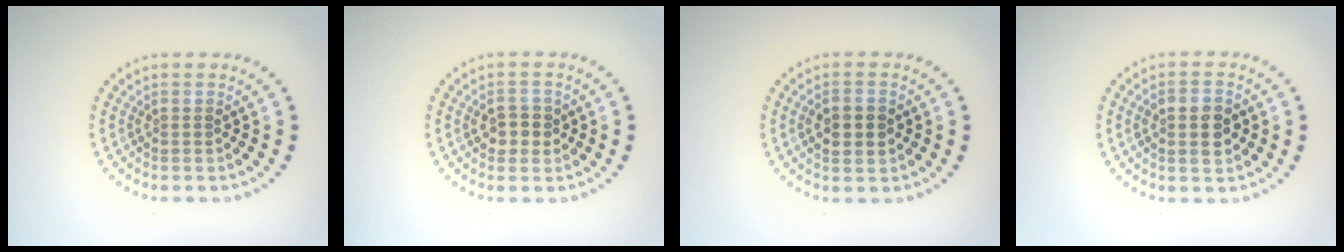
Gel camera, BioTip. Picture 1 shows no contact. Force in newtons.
{"total": 2.4, "press": 2.3, "slide": 0.5}
{"total": 3.4, "press": 3.4, "slide": 0.1}
{"total": 3.0, "press": 3.0, "slide": 0.2}